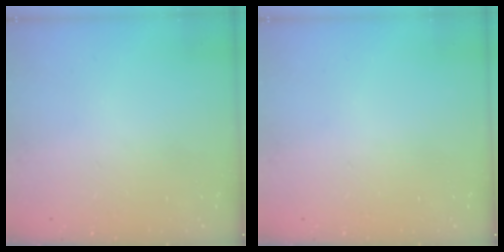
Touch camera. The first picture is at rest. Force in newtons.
{"total": 0.0}